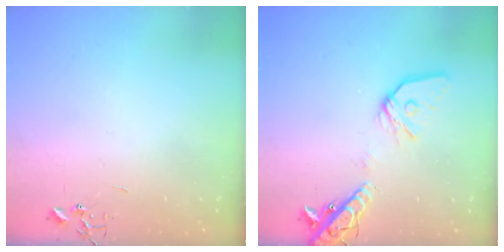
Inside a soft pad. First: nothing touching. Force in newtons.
{"total": 15.2, "press": 14.9, "slide": 3.0}